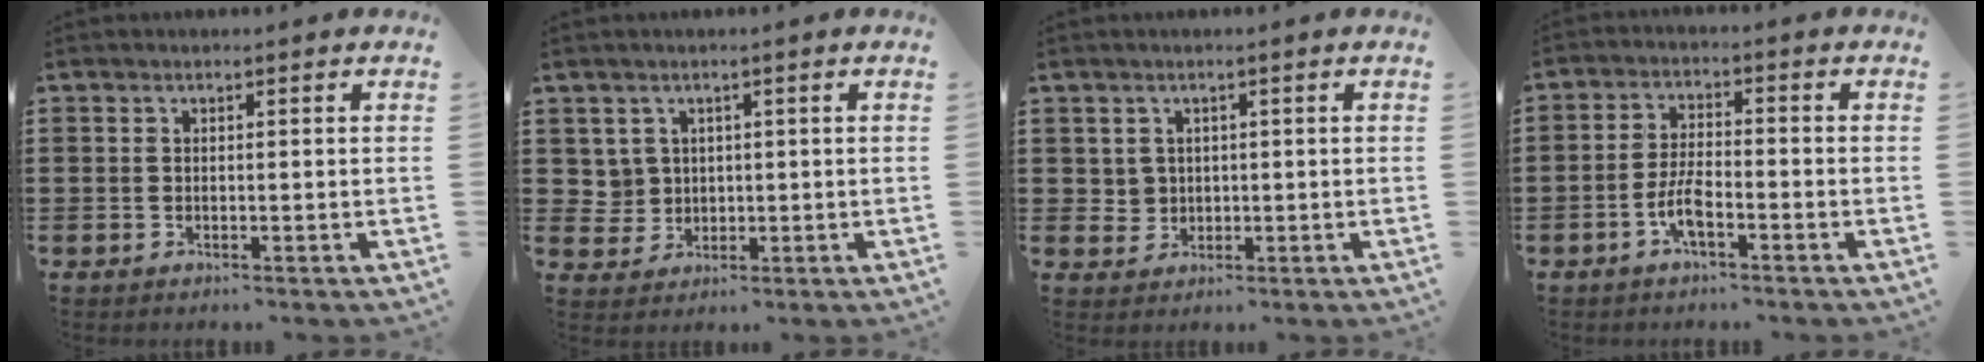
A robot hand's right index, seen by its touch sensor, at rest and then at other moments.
{"total": 2.9, "force": [1.1, 2.7, 0.5], "torque": [-0.024, 0.009, 0.020]}
{"total": 1.9, "force": [0.6, 1.8, 0.3], "torque": [-0.014, 0.008, 0.011]}
{"total": 5.0, "force": [-2.5, 1.3, 4.1], "torque": [-0.097, -0.003, -0.052]}